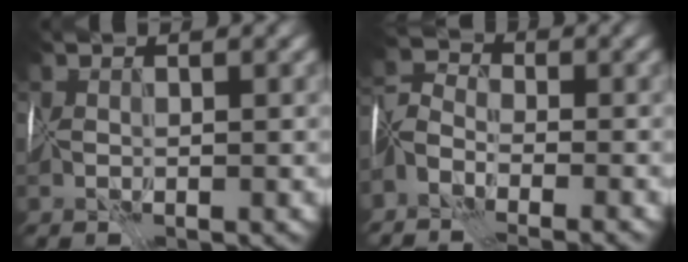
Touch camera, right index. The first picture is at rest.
{"total": 6.4, "force": [-5.1, 2.8, 2.8], "torque": [-0.051, -0.007, -0.075]}